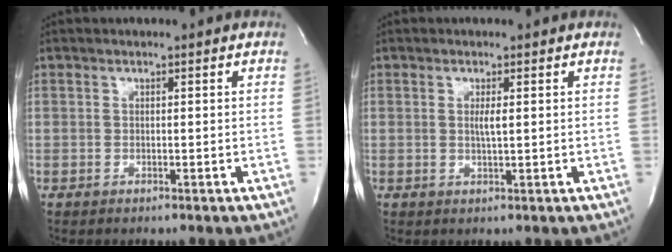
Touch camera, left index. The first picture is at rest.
{"total": 1.5, "force": [0.1, -0.1, 1.4], "torque": [-0.035, -0.007, 0.003]}